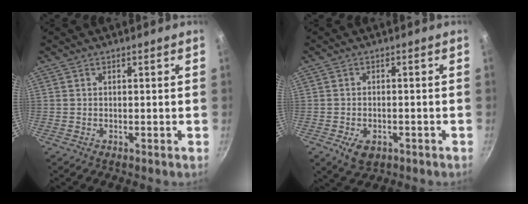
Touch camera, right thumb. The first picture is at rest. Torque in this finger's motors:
{"motor_torque": [0.28, 0.13, -0.19, -0.02, 0.00]}